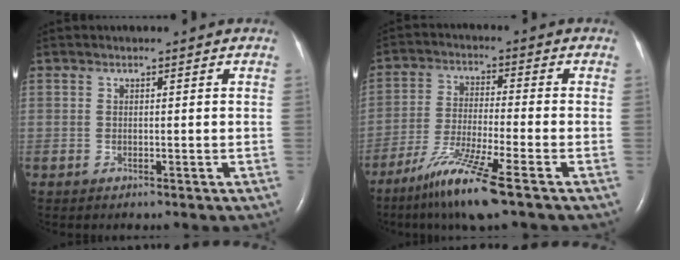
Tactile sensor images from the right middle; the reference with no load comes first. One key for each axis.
{"total": 10.1, "fx": -6.6, "fy": -0.6, "fz": 7.6, "tx": -0.158, "ty": -0.037, "tz": -0.126}